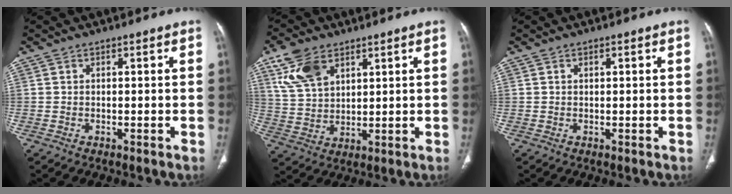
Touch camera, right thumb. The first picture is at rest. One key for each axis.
{"total": 10.0, "fx": 5.5, "fy": 6.0, "fz": 5.9, "tx": -0.104, "ty": -0.014, "tz": 0.118}
{"total": 0.6, "fx": 0.3, "fy": 0.3, "fz": 0.4, "tx": -0.007, "ty": 0.000, "tz": 0.005}